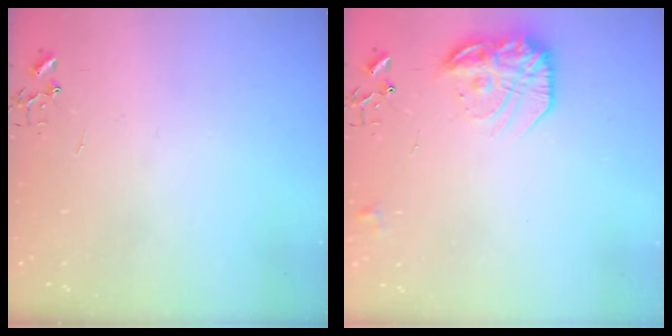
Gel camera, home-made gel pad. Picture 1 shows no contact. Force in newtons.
{"total": 17.3, "press": 17.2, "slide": 1.2}